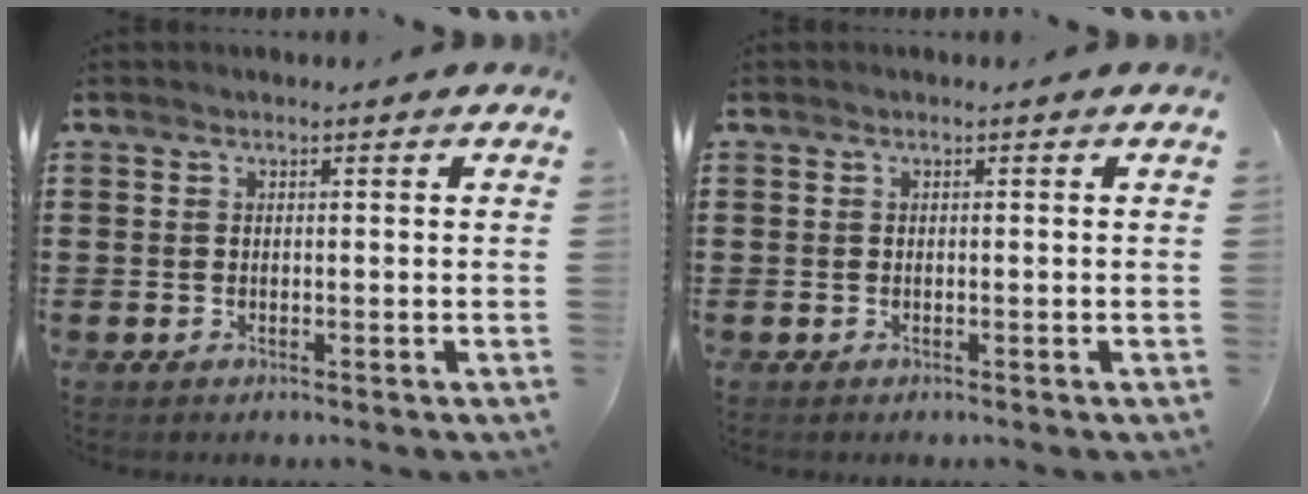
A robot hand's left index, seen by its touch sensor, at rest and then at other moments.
{"total": 0.0}